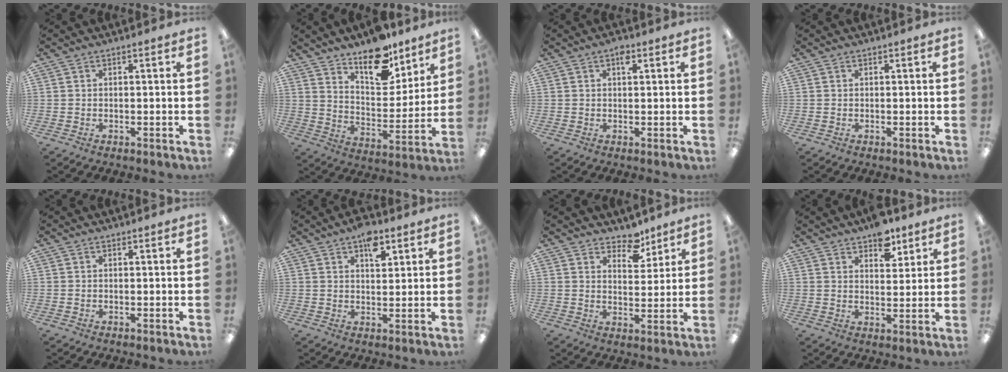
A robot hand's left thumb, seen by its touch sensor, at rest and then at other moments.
{"total": 14.3, "force": [11.5, 6.0, 6.2], "torque": [-0.080, -0.082, 0.203]}
{"total": 2.2, "force": [1.1, 1.1, 1.6], "torque": [-0.019, -0.002, 0.015]}
{"total": 0.0}
{"total": 0.0}
{"total": 6.6, "force": [3.9, 3.5, 4.1], "torque": [-0.042, -0.019, 0.062]}
{"total": 6.9, "force": [5.5, 3.4, 2.1], "torque": [-0.019, -0.035, 0.096]}
{"total": 7.4, "force": [5.6, 3.7, 3.2], "torque": [-0.031, -0.028, 0.095]}